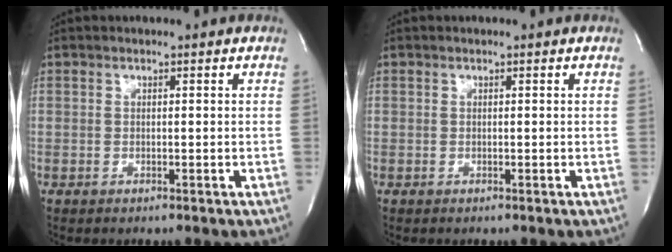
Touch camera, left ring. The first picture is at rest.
{"total": 0.0}